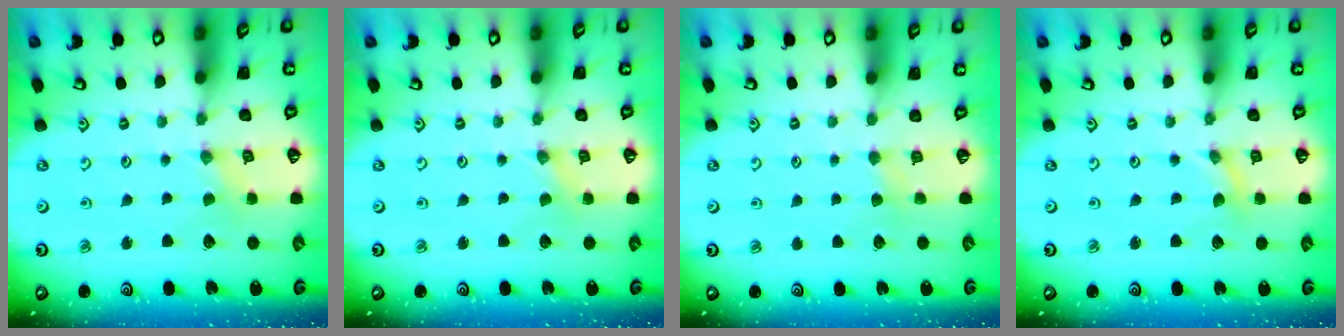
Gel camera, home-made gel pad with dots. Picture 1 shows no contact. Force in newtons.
{"total": 0.0}
{"total": 2.4, "press": 2.3, "slide": 0.5}
{"total": 0.0}